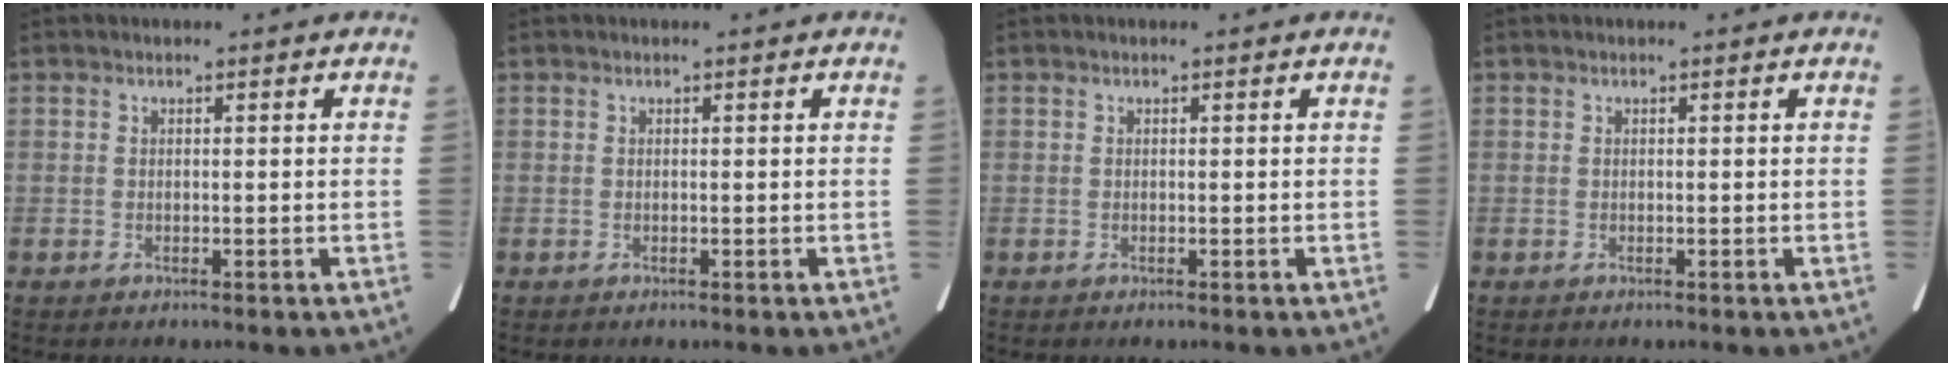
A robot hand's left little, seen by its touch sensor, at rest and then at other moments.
{"total": 0.0}
{"total": 0.0}
{"total": 0.0}